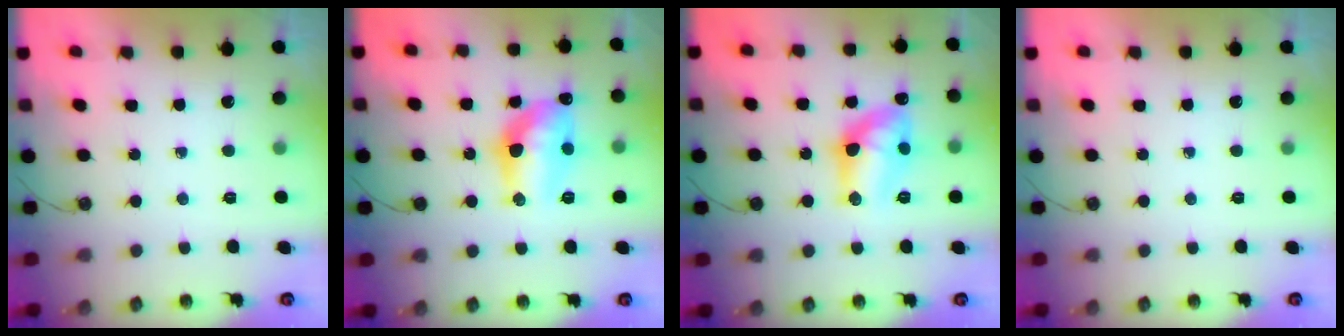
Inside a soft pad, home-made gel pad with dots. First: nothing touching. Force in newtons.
{"total": 15.2, "press": 14.6, "slide": 4.3}
{"total": 12.6, "press": 12.6, "slide": 0.7}
{"total": 0.0}